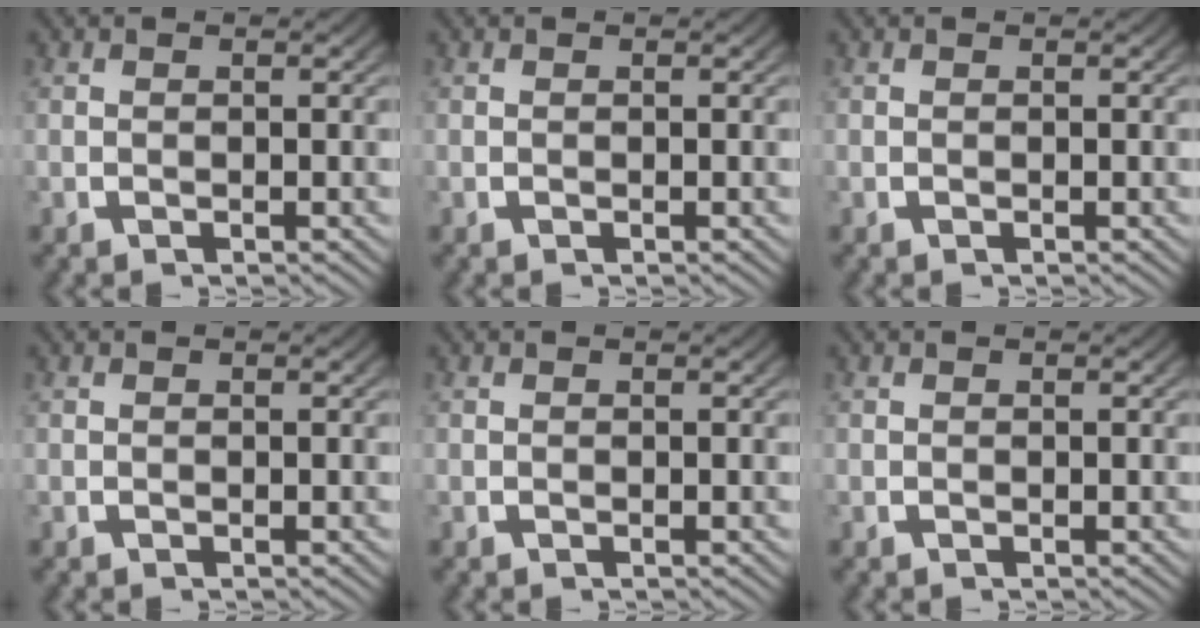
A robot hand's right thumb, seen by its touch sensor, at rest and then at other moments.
{"total": 0.0}
{"total": 0.0}
{"total": 0.0}
{"total": 0.0}
{"total": 0.0}